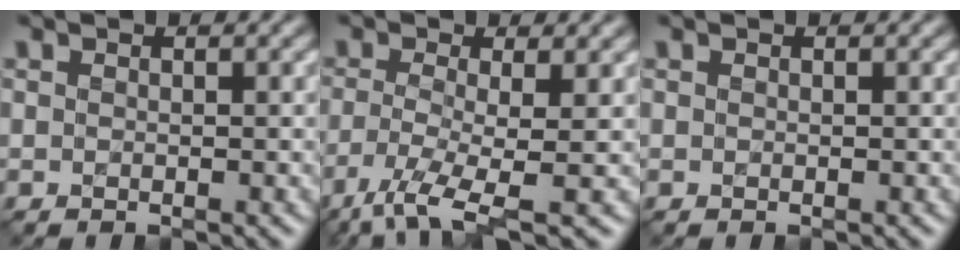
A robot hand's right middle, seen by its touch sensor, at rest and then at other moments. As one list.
[{"total": 4.9, "force": [-2.5, 1.0, 4.2], "torque": [-0.085, -0.006, -0.057]}, {"total": 0.0}]